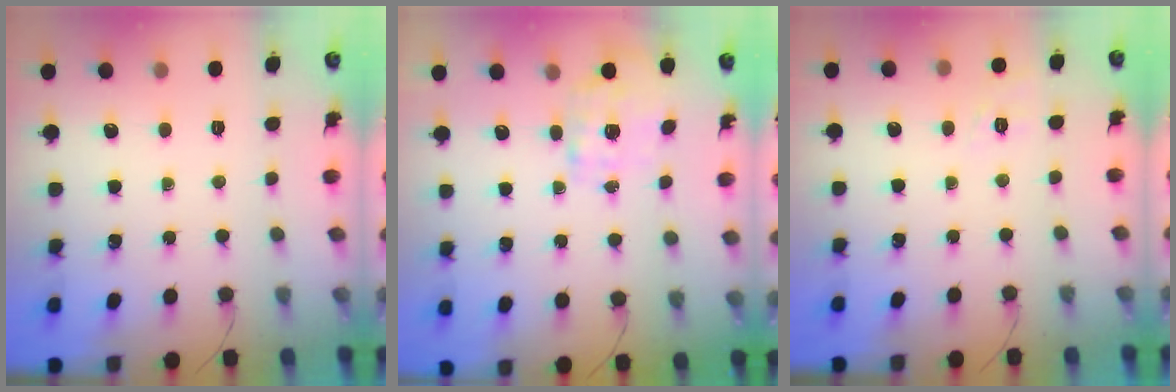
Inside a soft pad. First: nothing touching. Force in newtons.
{"total": 1.4, "press": 1.2, "slide": 0.7}
{"total": 2.0, "press": 0.9, "slide": 1.8}